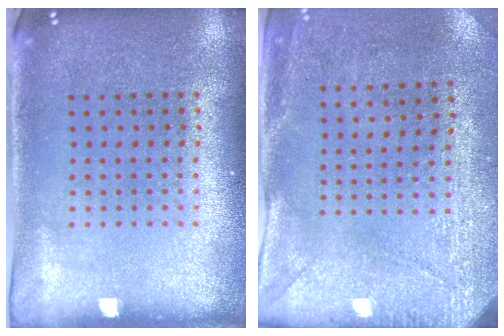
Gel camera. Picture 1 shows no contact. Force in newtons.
{"total": 3.0, "press": 2.3, "slide": 1.9}